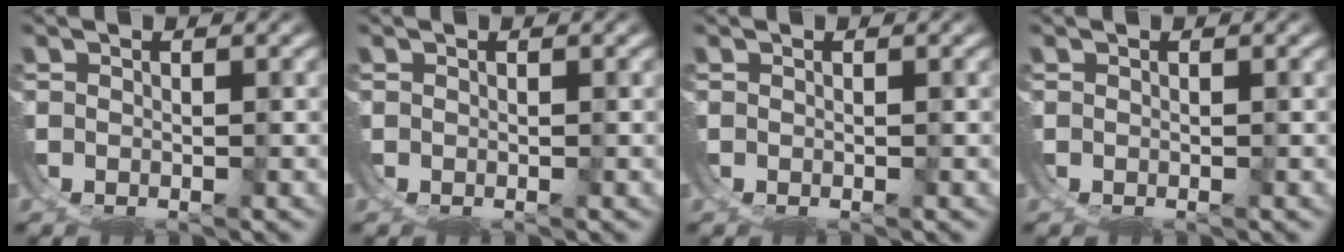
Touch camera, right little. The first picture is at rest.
{"total": 0.0}
{"total": 0.0}
{"total": 0.0}